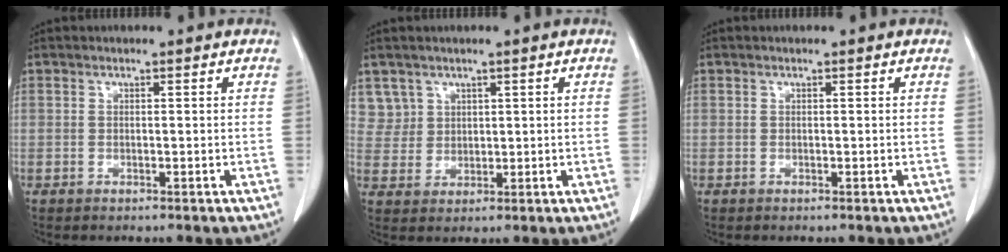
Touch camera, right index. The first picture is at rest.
{"total": 4.1, "force": [2.4, 3.3, -0.5], "torque": [0.023, 0.002, 0.050]}
{"total": 0.0}